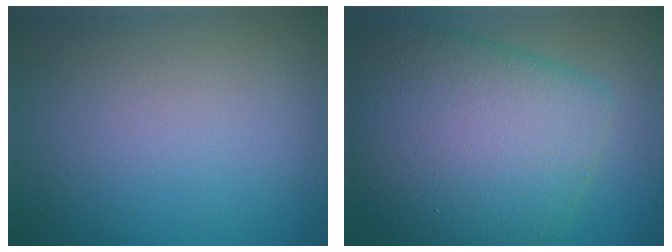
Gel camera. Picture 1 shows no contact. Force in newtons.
{"total": 10.3, "press": 10.3, "slide": 0.2}